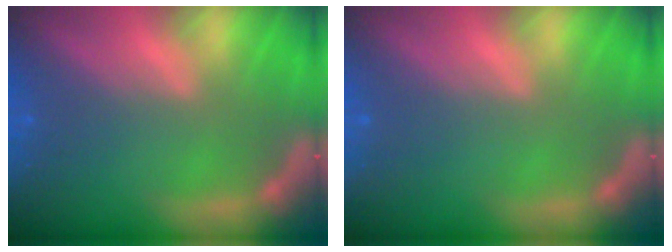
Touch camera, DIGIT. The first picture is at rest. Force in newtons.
{"total": 0.0}